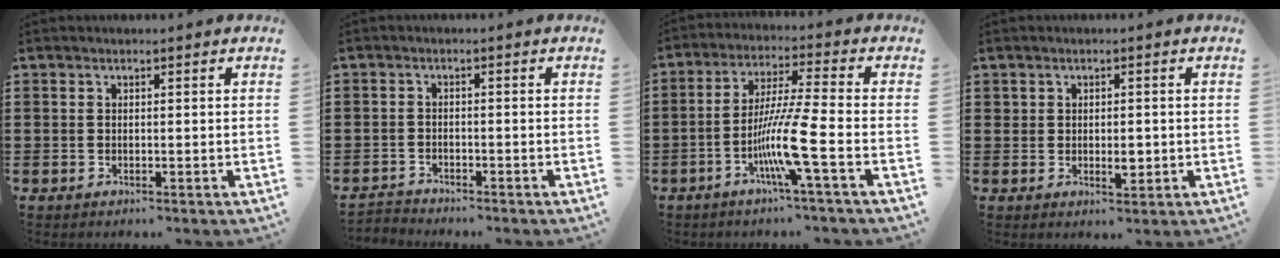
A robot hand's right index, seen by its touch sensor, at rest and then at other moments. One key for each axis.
{"total": 2.0, "fx": -1.9, "fy": 0.3, "fz": -0.3, "tx": -0.001, "ty": 0.003, "tz": -0.044}
{"total": 9.3, "fx": -3.9, "fy": -0.4, "fz": 8.4, "tx": -0.176, "ty": -0.019, "tz": -0.081}
{"total": 2.4, "fx": -0.1, "fy": 1.5, "fz": 1.8, "tx": -0.028, "ty": 0.001, "tz": -0.004}